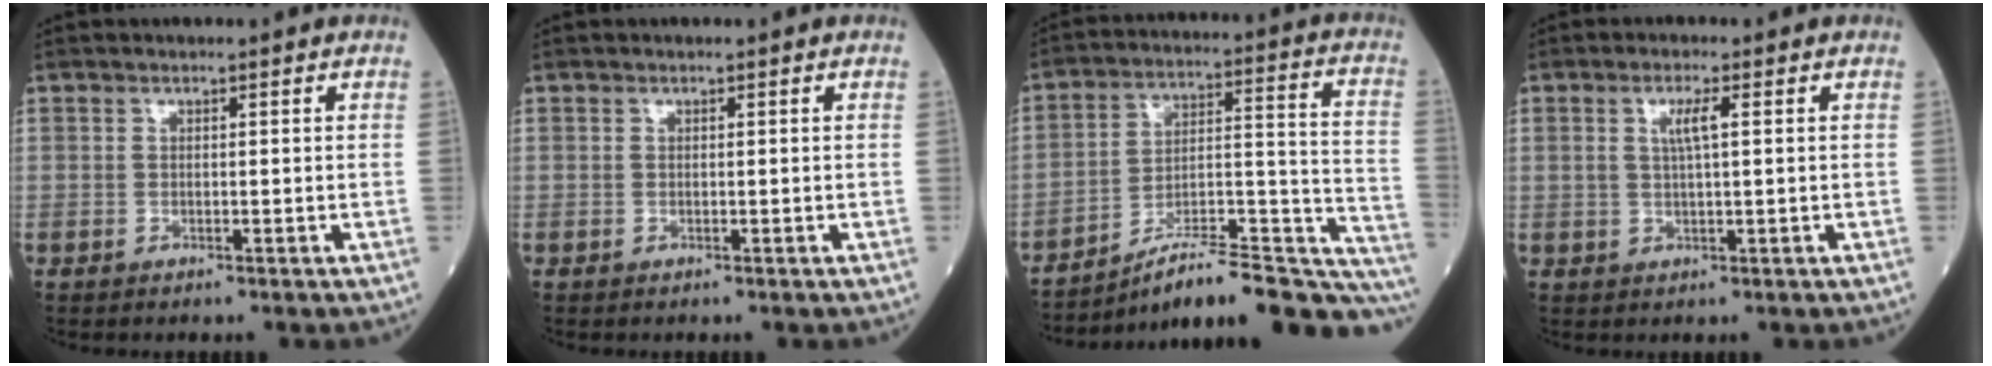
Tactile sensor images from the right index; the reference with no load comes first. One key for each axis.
{"total": 0.0}
{"total": 24.9, "fx": -22.0, "fy": 2.1, "fz": 11.4, "tx": -0.088, "ty": 0.030, "tz": -0.319}
{"total": 3.0, "fx": 0.8, "fy": 0.2, "fz": 2.9, "tx": -0.059, "ty": 0.001, "tz": 0.017}